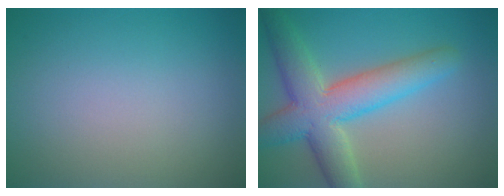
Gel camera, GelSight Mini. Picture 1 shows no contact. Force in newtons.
{"total": 7.6, "press": 7.6, "slide": 0.4}